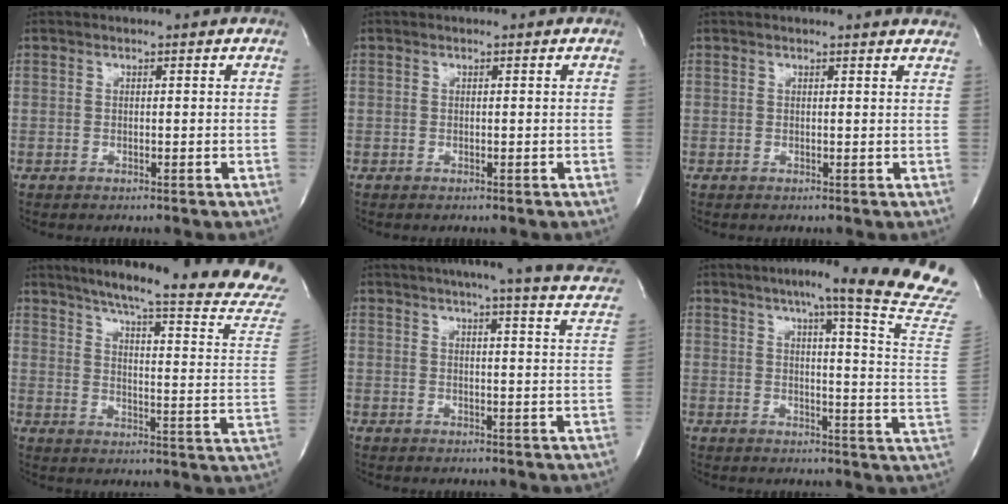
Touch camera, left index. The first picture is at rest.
{"total": 0.0}
{"total": 4.4, "force": [4.4, 0.2, 0.8], "torque": [-0.010, -0.008, 0.025]}
{"total": 25.5, "force": [22.0, -0.3, 12.9], "torque": [-0.196, -0.080, 0.274]}
{"total": 21.6, "force": [19.4, 0.6, 9.6], "torque": [-0.137, -0.050, 0.217]}
{"total": 21.8, "force": [17.6, -1.7, 12.8], "torque": [-0.172, -0.071, 0.207]}